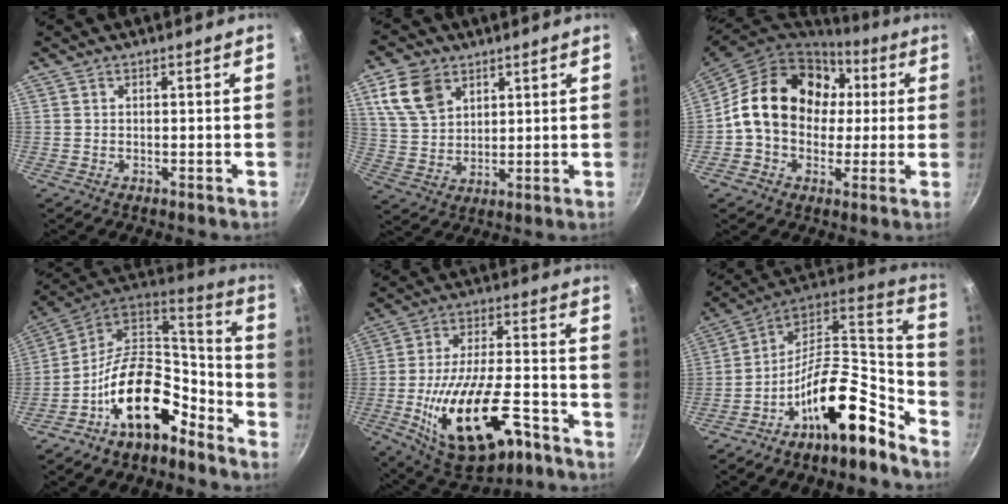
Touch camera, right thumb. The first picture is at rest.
{"total": 10.4, "force": [5.2, 7.1, 5.6], "torque": [-0.094, -0.012, 0.109]}
{"total": 19.5, "force": [2.8, 15.5, 11.5], "torque": [-0.163, 0.034, 0.037]}
{"total": 18.2, "force": [-8.9, 10.2, 12.1], "torque": [-0.170, 0.093, -0.165]}
{"total": 21.8, "force": [-9.3, 9.7, 17.2], "torque": [-0.283, 0.036, -0.142]}
{"total": 19.6, "force": [-12.2, 7.7, 13.3], "torque": [-0.164, 0.114, -0.225]}